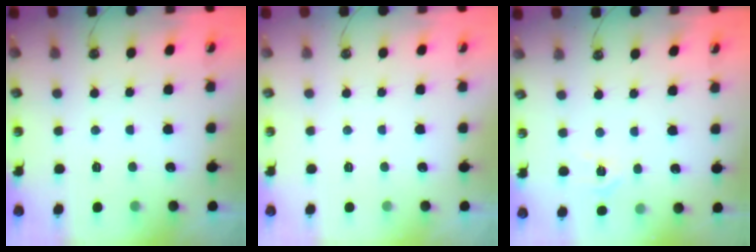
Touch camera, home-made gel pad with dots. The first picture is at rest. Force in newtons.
{"total": 0.0}
{"total": 5.3, "press": 5.2, "slide": 0.5}